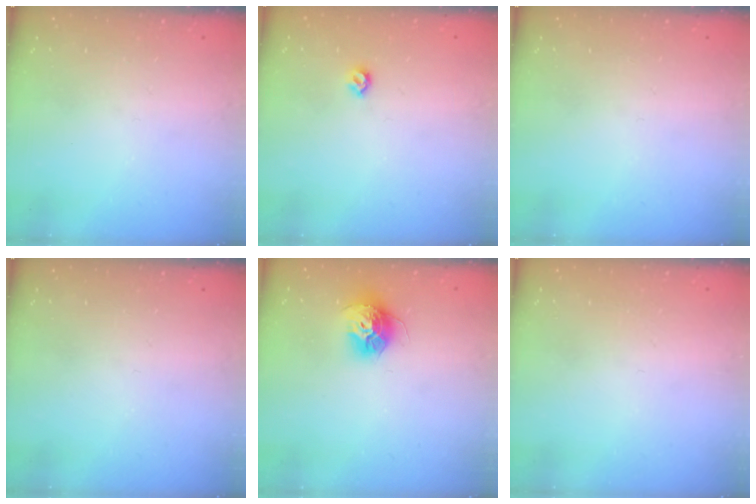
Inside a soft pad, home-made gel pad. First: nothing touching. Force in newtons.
{"total": 4.9, "press": 4.8, "slide": 0.8}
{"total": 0.0}
{"total": 0.0}
{"total": 12.0, "press": 11.9, "slide": 1.1}
{"total": 0.9, "press": 0.9, "slide": 0.1}